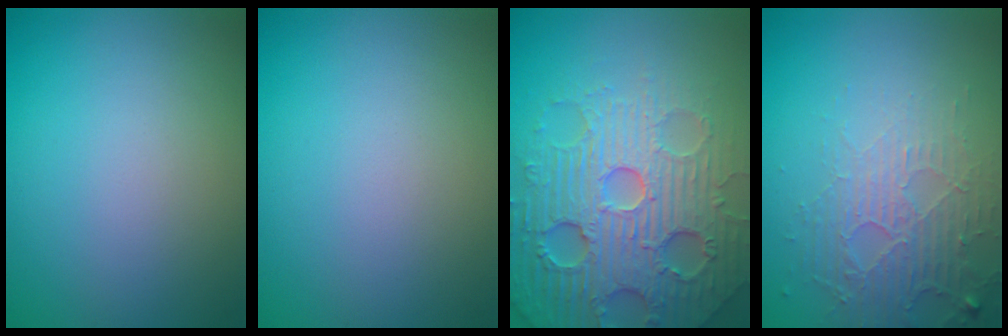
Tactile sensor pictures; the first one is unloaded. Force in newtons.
{"total": 0.0}
{"total": 7.6, "press": 7.4, "slide": 1.5}
{"total": 4.0, "press": 2.9, "slide": 2.8}